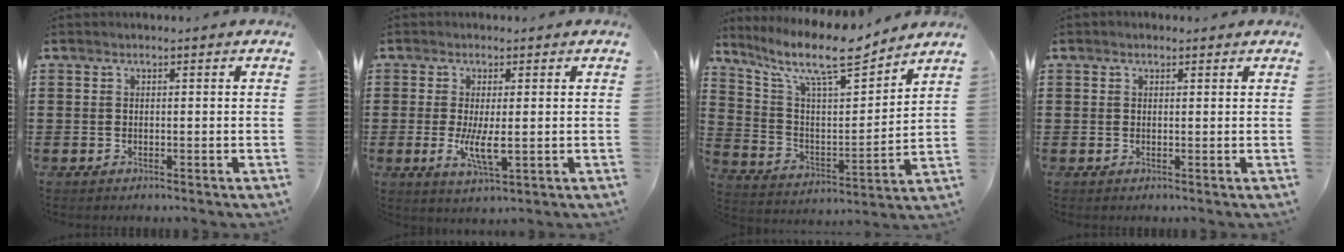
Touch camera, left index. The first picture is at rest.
{"total": 5.4, "force": [-0.5, 1.5, 5.2], "torque": [-0.105, -0.005, -0.011]}
{"total": 11.9, "force": [9.4, 2.6, 6.9], "torque": [-0.160, -0.050, 0.160]}
{"total": 0.7, "force": [0.5, 0.4, 0.2], "torque": [-0.006, 0.003, 0.009]}